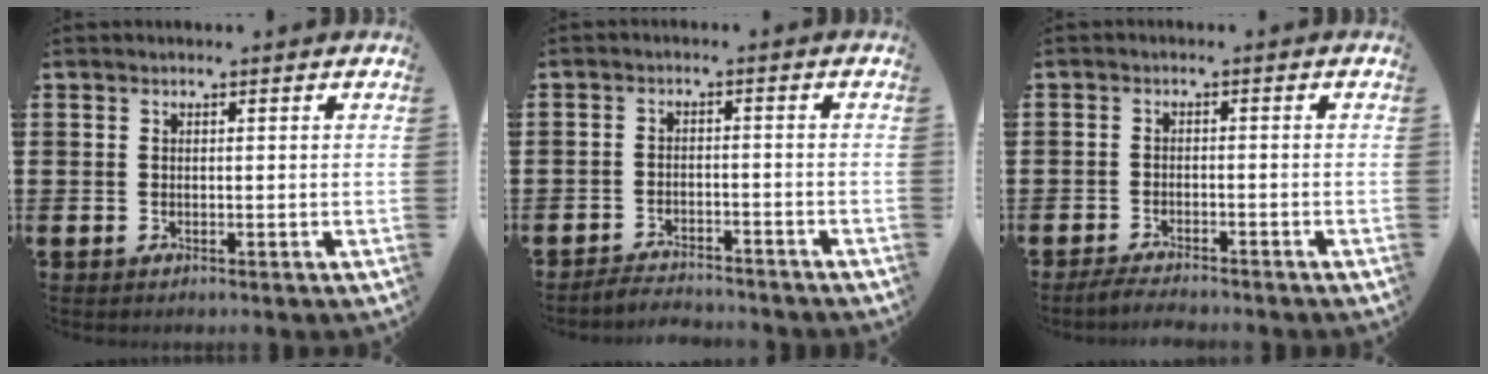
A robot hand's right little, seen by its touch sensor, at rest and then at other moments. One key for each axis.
{"total": 2.7, "fx": -2.7, "fy": 0.1, "fz": -0.2, "tx": -0.002, "ty": 0.003, "tz": -0.058}
{"total": 2.1, "fx": -2.0, "fy": 0.0, "fz": 0.5, "tx": -0.009, "ty": 0.005, "tz": -0.039}